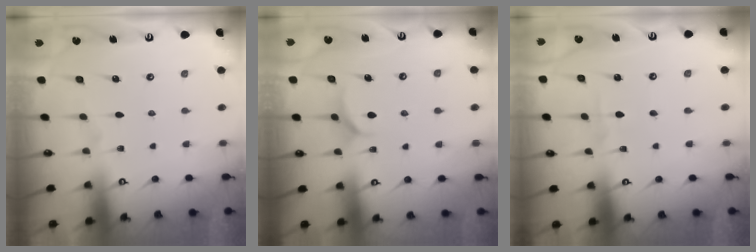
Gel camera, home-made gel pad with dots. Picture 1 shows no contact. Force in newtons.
{"total": 4.4, "press": 4.4, "slide": 0.5}
{"total": 2.2, "press": 2.2, "slide": 0.3}